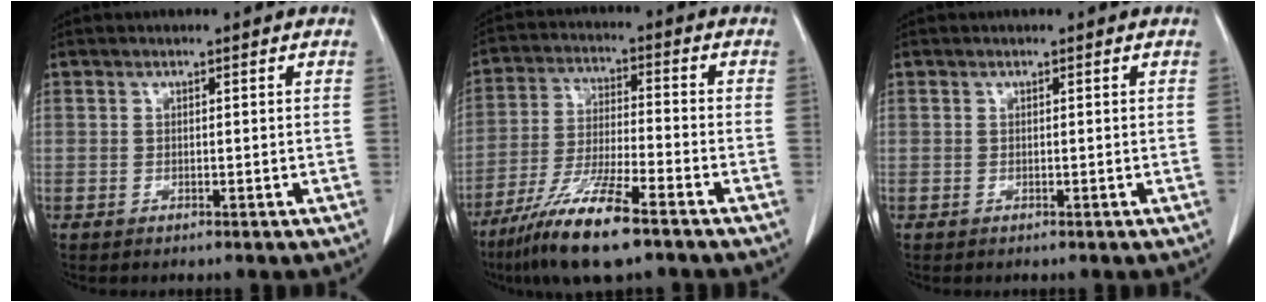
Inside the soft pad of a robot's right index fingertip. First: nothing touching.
{"total": 12.3, "force": [-8.3, 1.0, 9.1], "torque": [-0.183, -0.031, -0.153]}
{"total": 0.0}